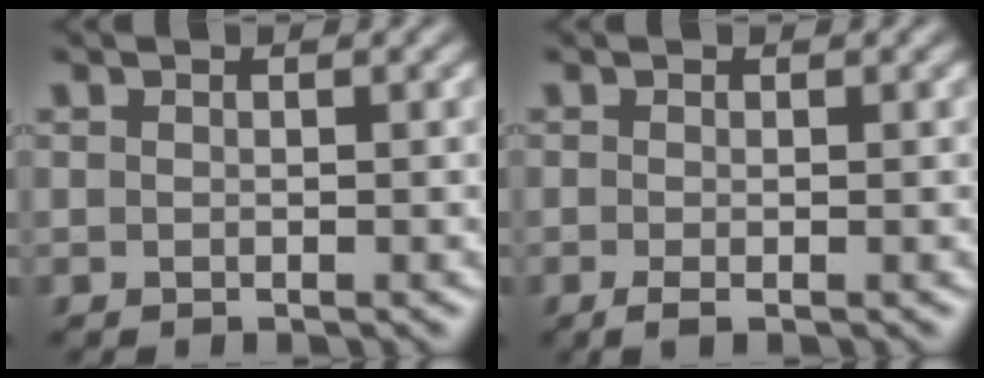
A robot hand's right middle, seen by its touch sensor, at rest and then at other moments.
{"total": 1.2, "force": [-0.5, 0.3, 1.0], "torque": [-0.024, -0.008, -0.010]}